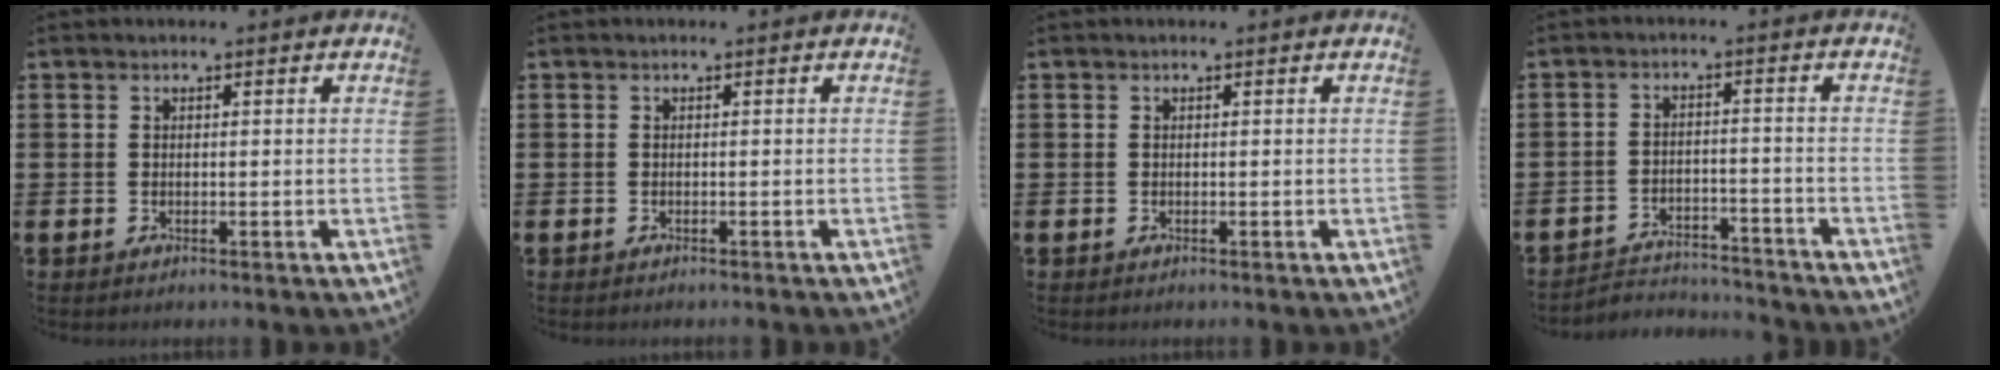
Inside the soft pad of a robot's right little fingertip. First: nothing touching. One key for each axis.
{"total": 0.0}
{"total": 0.0}
{"total": 3.3, "fx": -3.3, "fy": 0.5, "fz": 0.1, "tx": -0.008, "ty": 0.006, "tz": -0.071}